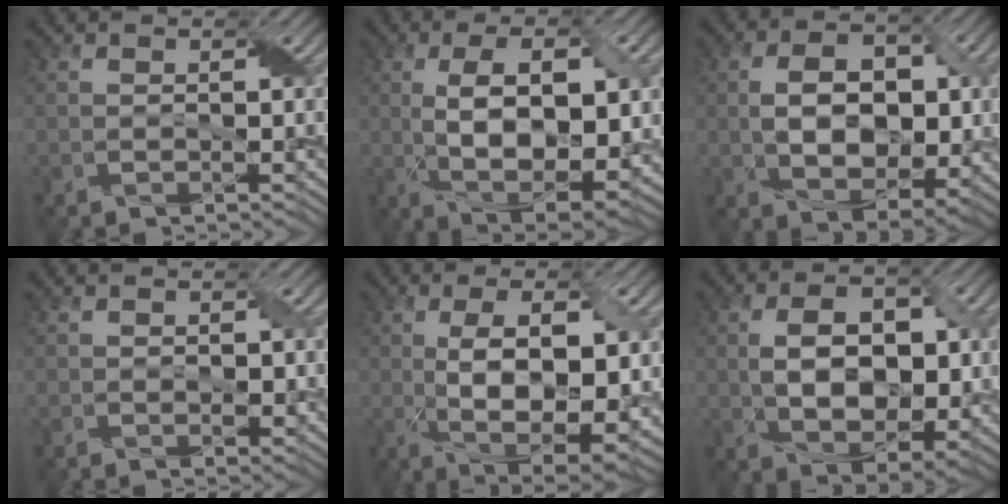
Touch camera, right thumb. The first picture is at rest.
{"total": 12.4, "force": [0.4, 5.8, 11.0], "torque": [-0.190, -0.005, 0.018]}
{"total": 9.3, "force": [0.0, 6.0, 7.1], "torque": [-0.129, 0.001, 0.003]}
{"total": 1.4, "force": [-0.1, 0.9, 1.0], "torque": [-0.015, -0.005, 0.000]}
{"total": 12.6, "force": [-0.6, 5.4, 11.4], "torque": [-0.182, -0.005, 0.001]}
{"total": 10.1, "force": [0.4, 6.2, 8.0], "torque": [-0.146, -0.001, 0.011]}